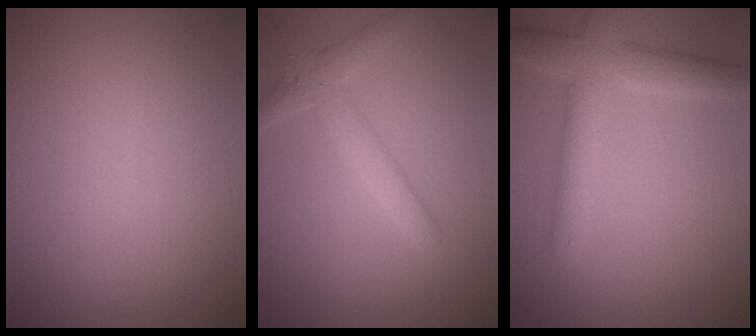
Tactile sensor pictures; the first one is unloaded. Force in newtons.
{"total": 2.6, "press": 2.6, "slide": 0.1}
{"total": 4.7, "press": 4.7, "slide": 0.3}